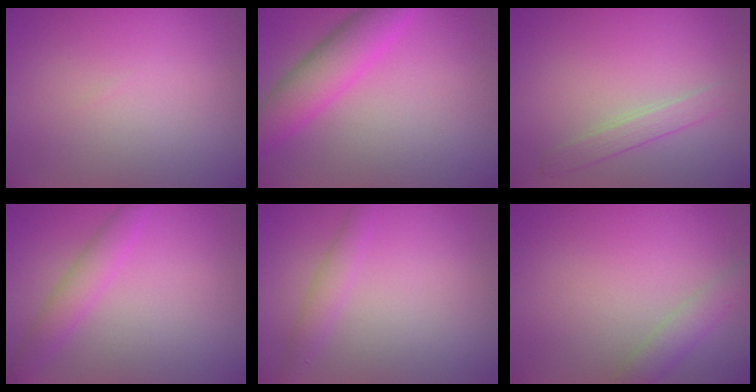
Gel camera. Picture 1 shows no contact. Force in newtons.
{"total": 4.9, "press": 4.9, "slide": 0.2}
{"total": 1.7, "press": 1.7, "slide": 0.1}
{"total": 2.4, "press": 2.4, "slide": 0.0}
{"total": 1.5, "press": 1.5, "slide": 0.0}
{"total": 2.1, "press": 2.1, "slide": 0.2}